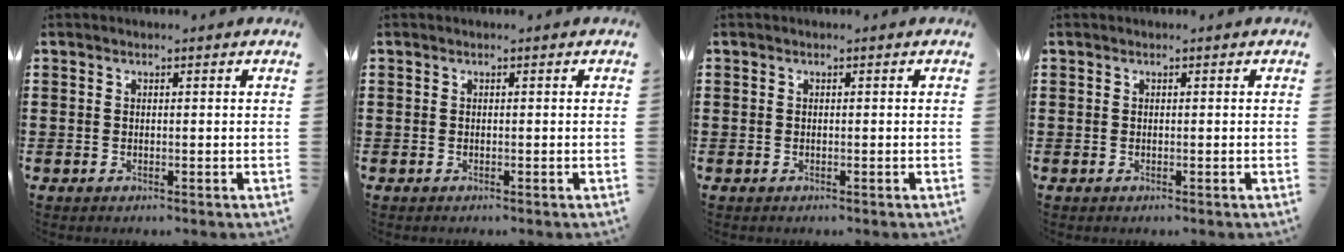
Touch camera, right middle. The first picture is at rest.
{"total": 0.0}
{"total": 0.5, "force": [-0.3, 0.5, 0.0], "torque": [0.001, 0.006, -0.007]}
{"total": 0.0}